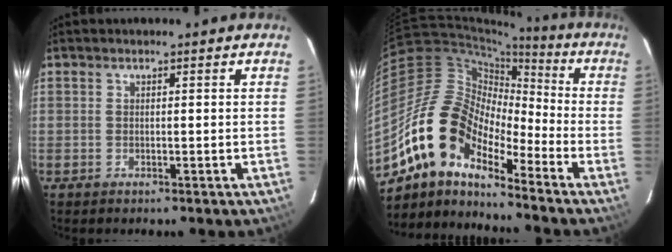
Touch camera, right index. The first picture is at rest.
{"total": 15.2, "force": [-10.8, 6.2, 8.7], "torque": [-0.145, 0.005, -0.220]}